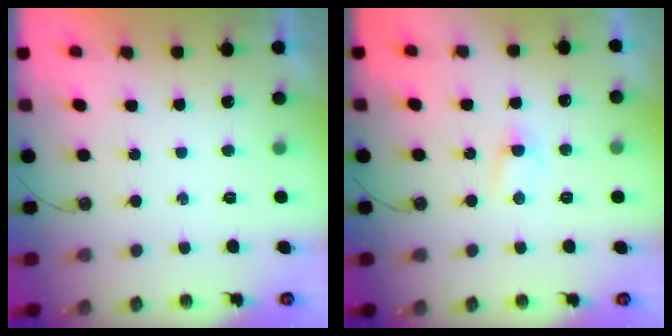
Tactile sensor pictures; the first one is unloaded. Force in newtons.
{"total": 2.6, "press": 2.5, "slide": 0.3}